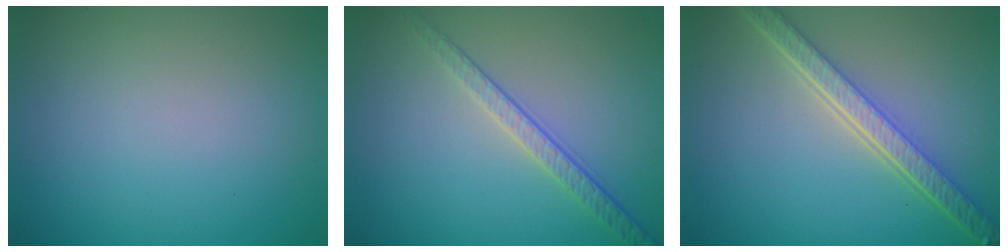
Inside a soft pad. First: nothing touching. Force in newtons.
{"total": 2.4, "press": 2.0, "slide": 1.4}
{"total": 5.7, "press": 4.2, "slide": 3.9}